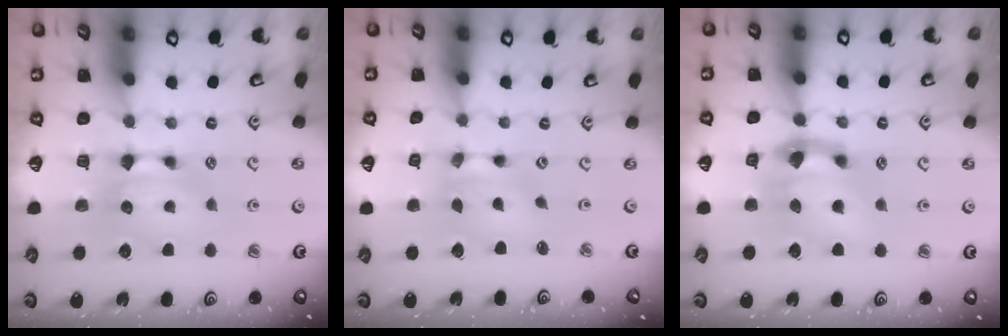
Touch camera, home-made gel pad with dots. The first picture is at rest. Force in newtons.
{"total": 2.1, "press": 1.4, "slide": 1.5}
{"total": 4.9, "press": 4.5, "slide": 1.9}